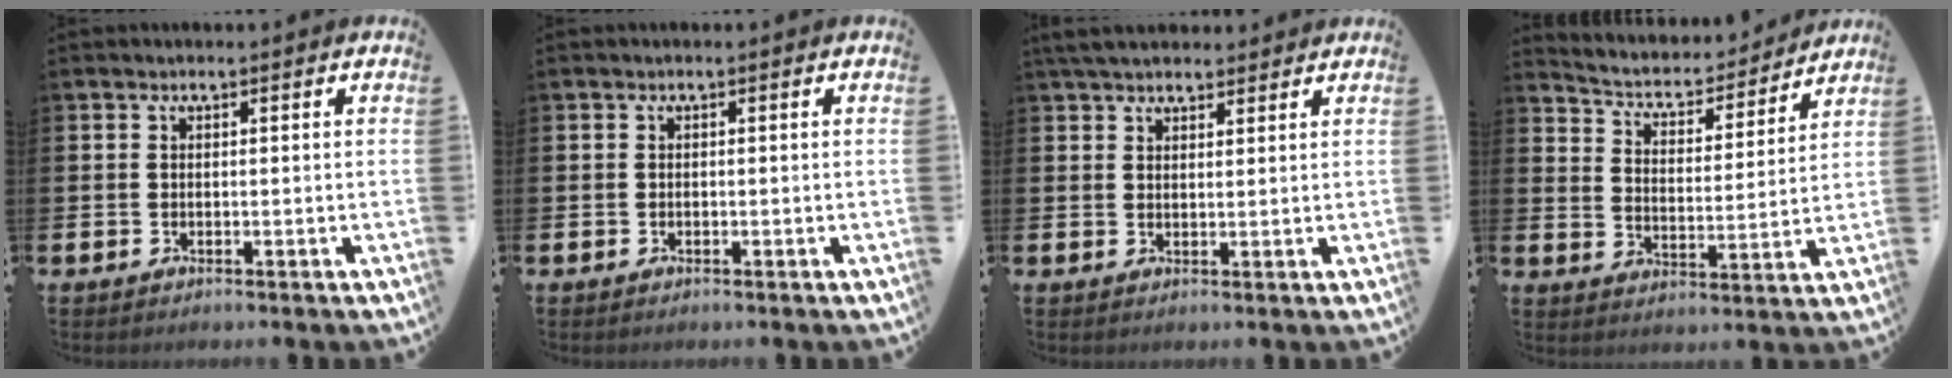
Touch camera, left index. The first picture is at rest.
{"total": 0.0}
{"total": 4.1, "force": [3.7, 1.2, 1.1], "torque": [-0.023, -0.011, 0.069]}
{"total": 5.0, "force": [4.6, 1.6, 1.1], "torque": [-0.039, -0.045, 0.070]}